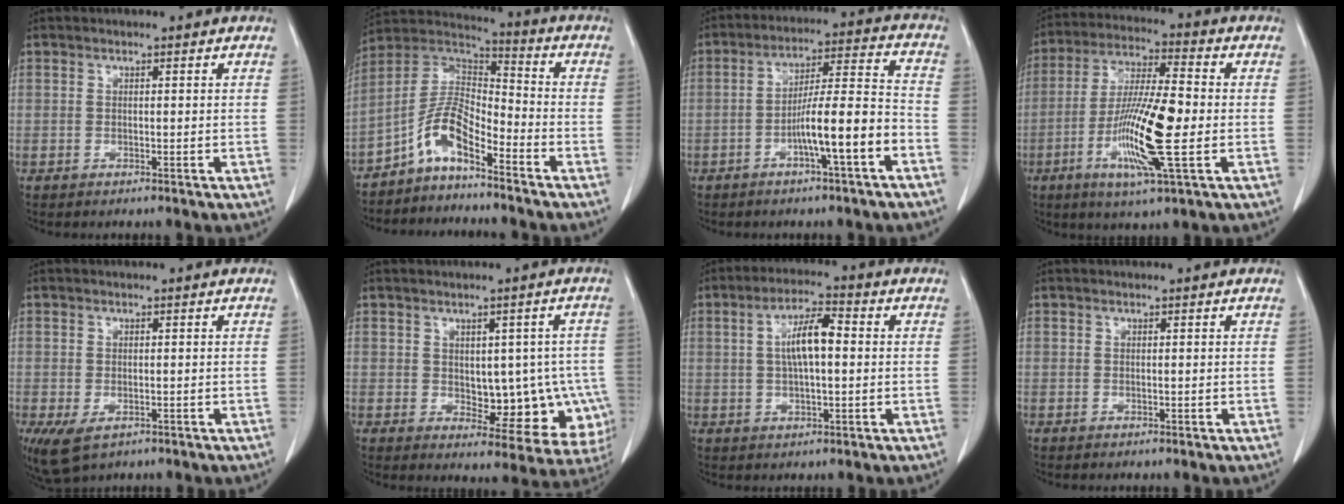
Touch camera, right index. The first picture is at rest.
{"total": 8.3, "force": [-5.5, 2.4, 5.7], "torque": [-0.123, 0.025, -0.109]}
{"total": 10.4, "force": [-4.4, 0.1, 9.4], "torque": [-0.160, 0.019, -0.072]}
{"total": 14.4, "force": [-3.0, 1.2, 14.0], "torque": [-0.273, -0.010, -0.060]}
{"total": 5.5, "force": [-2.7, 3.1, 3.7], "torque": [-0.078, -0.015, -0.038]}
{"total": 11.0, "force": [-1.3, 6.1, 9.1], "torque": [-0.089, 0.014, 0.003]}
{"total": 7.1, "force": [0.8, 1.7, 6.8], "torque": [-0.132, 0.014, 0.012]}
{"total": 0.0}